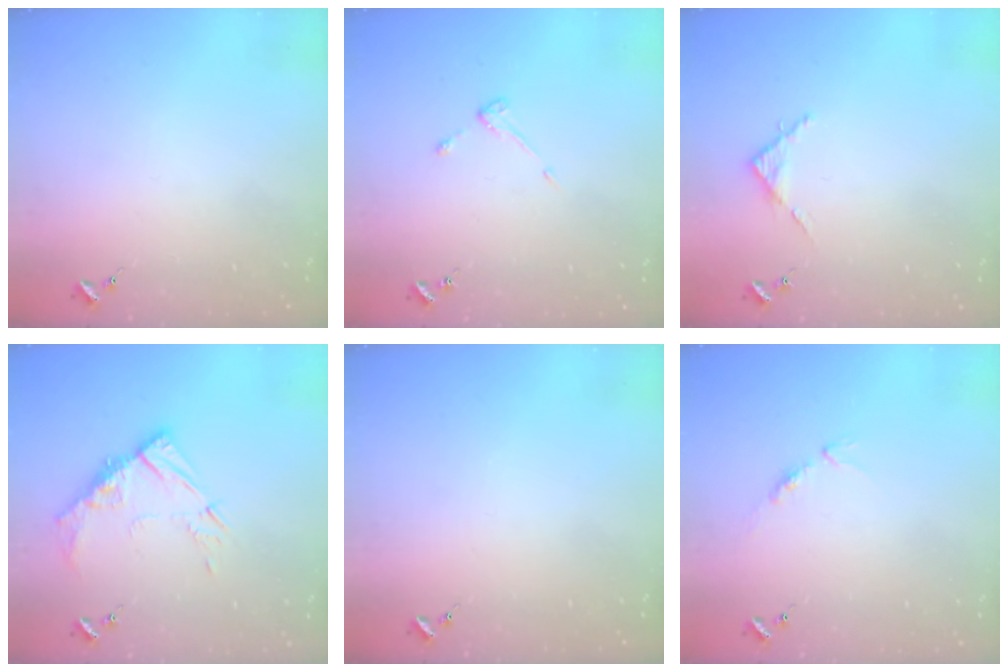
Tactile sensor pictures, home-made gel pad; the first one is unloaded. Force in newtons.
{"total": 2.8, "press": 2.8, "slide": 0.3}
{"total": 3.6, "press": 3.6, "slide": 0.3}
{"total": 10.6, "press": 10.6, "slide": 0.5}
{"total": 0.0}
{"total": 5.0, "press": 5.0, "slide": 0.6}